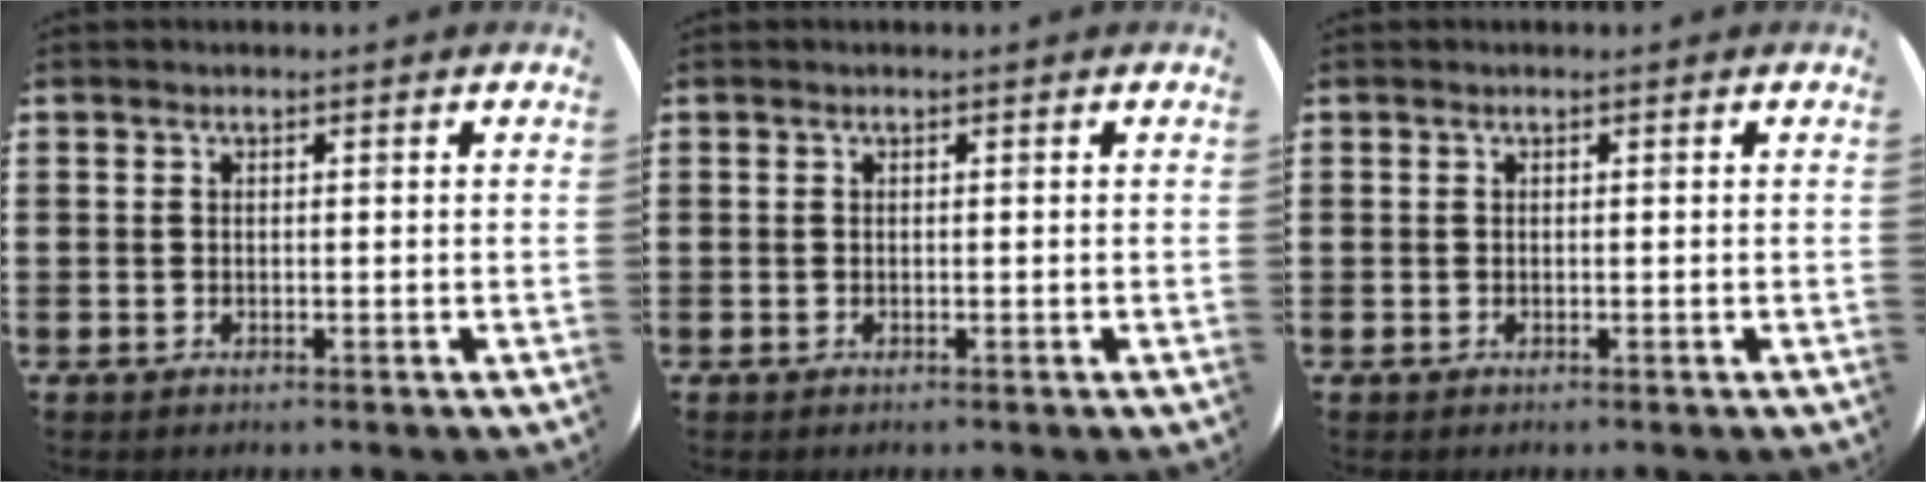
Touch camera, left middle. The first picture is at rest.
{"total": 0.0}
{"total": 0.0}